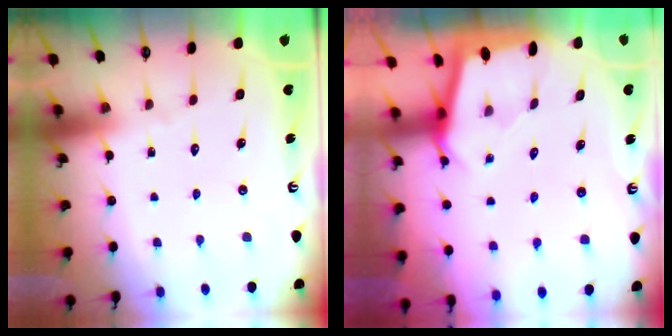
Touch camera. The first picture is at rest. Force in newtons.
{"total": 2.1, "press": 2.1, "slide": 0.2}